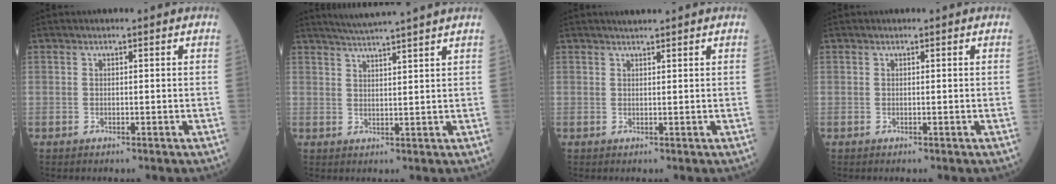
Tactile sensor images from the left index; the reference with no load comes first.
{"total": 8.2, "force": [7.3, -1.6, 3.5], "torque": [-0.056, 0.015, 0.104]}
{"total": 1.3, "force": [1.2, -0.2, 0.4], "torque": [-0.008, 0.004, 0.025]}
{"total": 0.0}